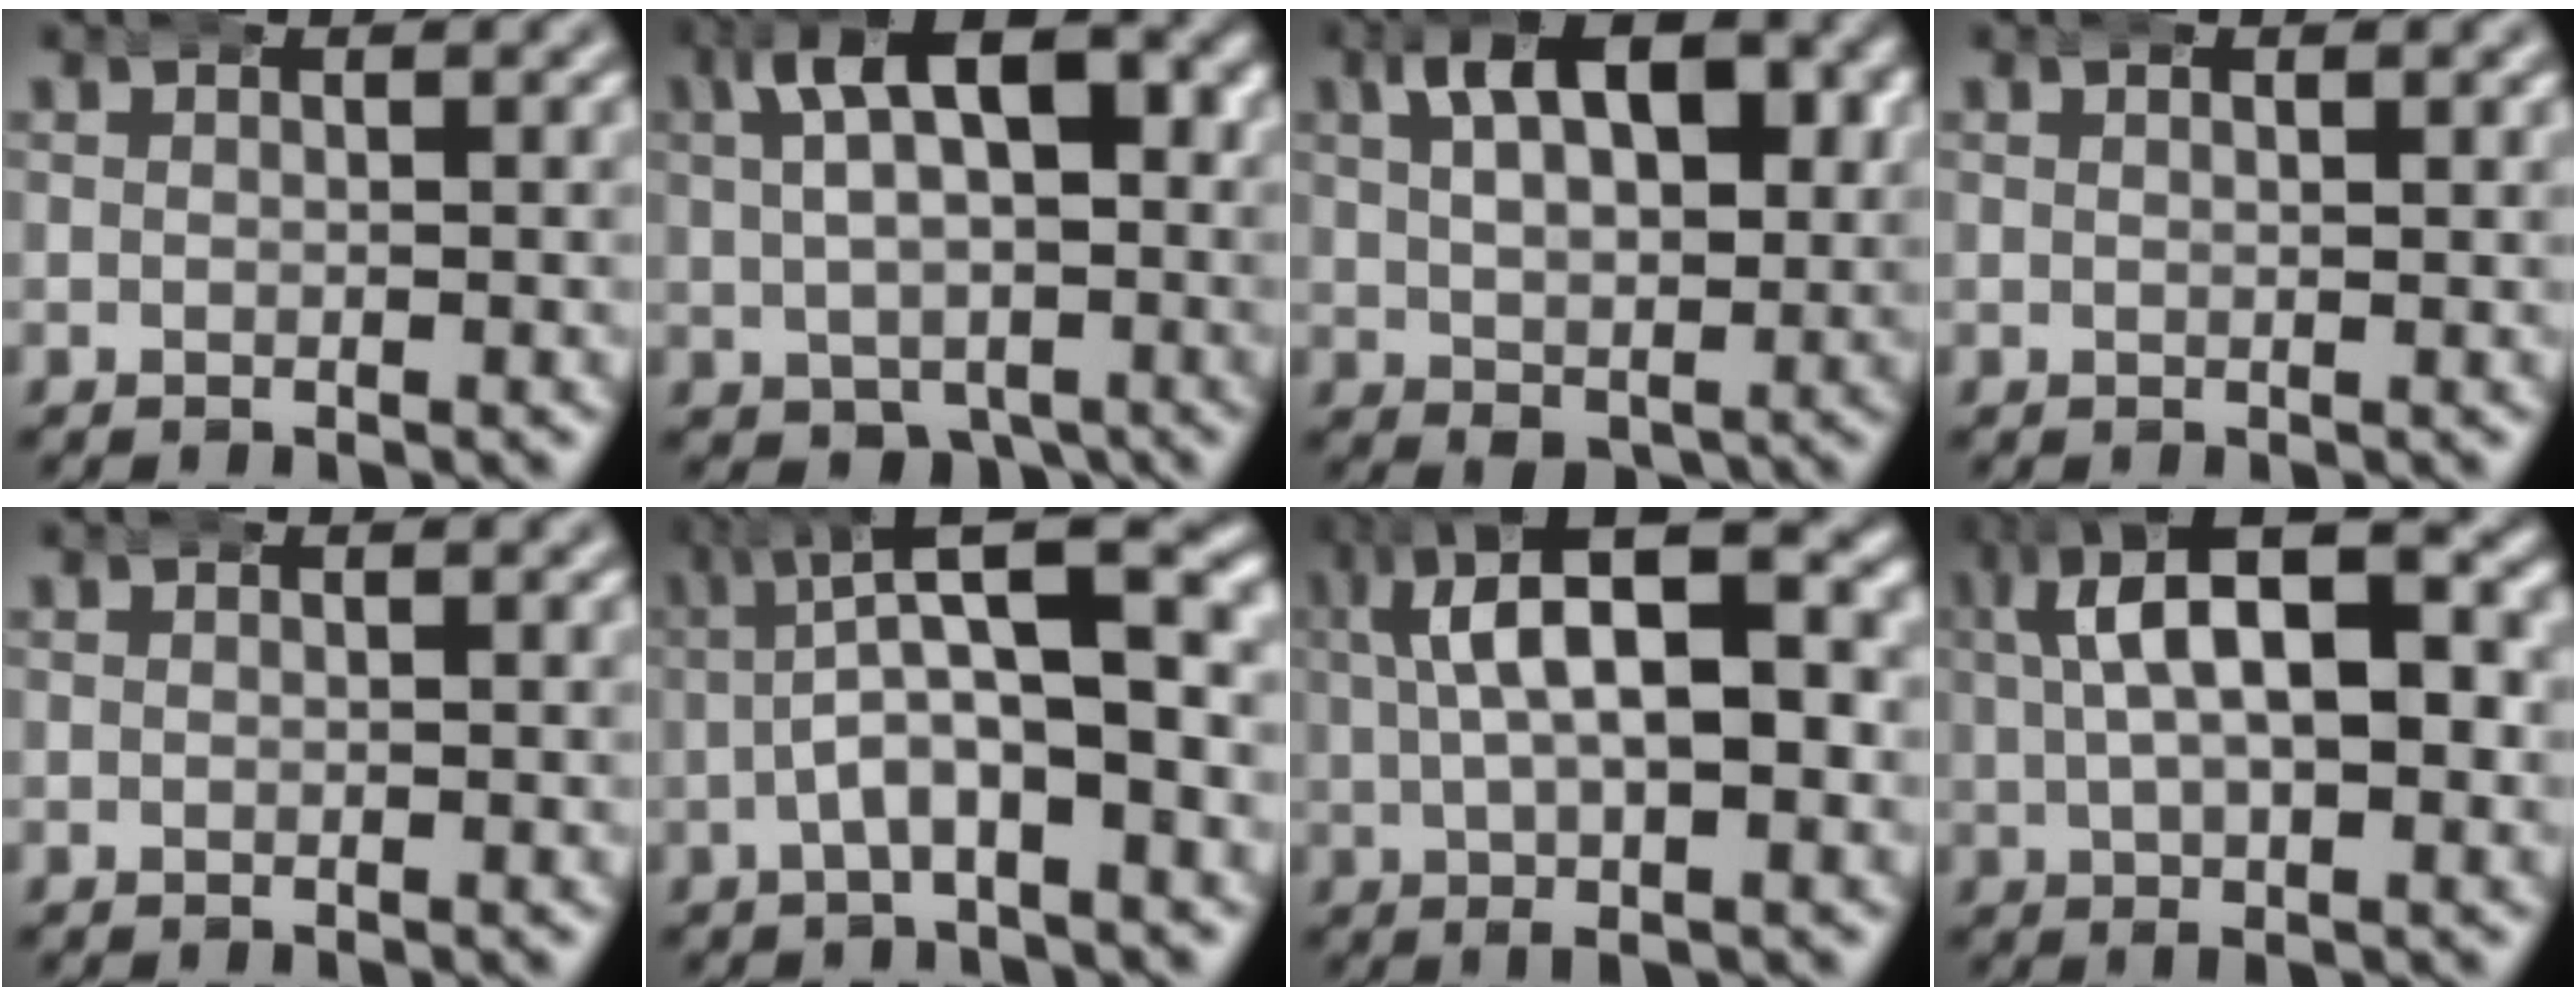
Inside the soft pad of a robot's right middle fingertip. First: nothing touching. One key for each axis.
{"total": 10.7, "fx": -0.3, "fy": 6.6, "fz": 8.3, "tx": -0.100, "ty": -0.008, "tz": -0.001}
{"total": 9.1, "fx": 1.9, "fy": 5.4, "fz": 7.1, "tx": -0.099, "ty": -0.009, "tz": 0.038}
{"total": 0.8, "fx": 0.4, "fy": 0.3, "fz": 0.7, "tx": -0.006, "ty": 0.003, "tz": 0.005}
{"total": 0.0}
{"total": 8.3, "fx": 0.6, "fy": 3.2, "fz": 7.6, "tx": -0.114, "ty": 0.012, "tz": 0.004}
{"total": 12.6, "fx": 2.5, "fy": 6.3, "fz": 10.6, "tx": -0.148, "ty": 0.025, "tz": 0.026}
{"total": 11.4, "fx": 2.4, "fy": 5.9, "fz": 9.4, "tx": -0.136, "ty": 0.023, "tz": 0.025}